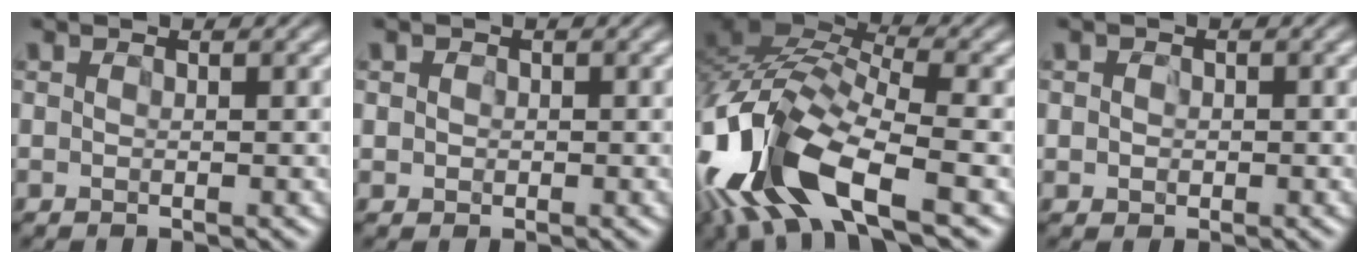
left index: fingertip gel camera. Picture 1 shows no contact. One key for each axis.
{"total": 1.6, "fx": 0.6, "fy": 1.4, "fz": 0.5, "tx": 0.012, "ty": 0.014, "tz": -0.005}
{"total": 12.3, "fx": -5.3, "fy": 4.9, "fz": 10.0, "tx": -0.208, "ty": 0.000, "tz": -0.107}
{"total": 2.1, "fx": 0.5, "fy": 2.0, "fz": 0.7, "tx": 0.011, "ty": 0.018, "tz": -0.015}